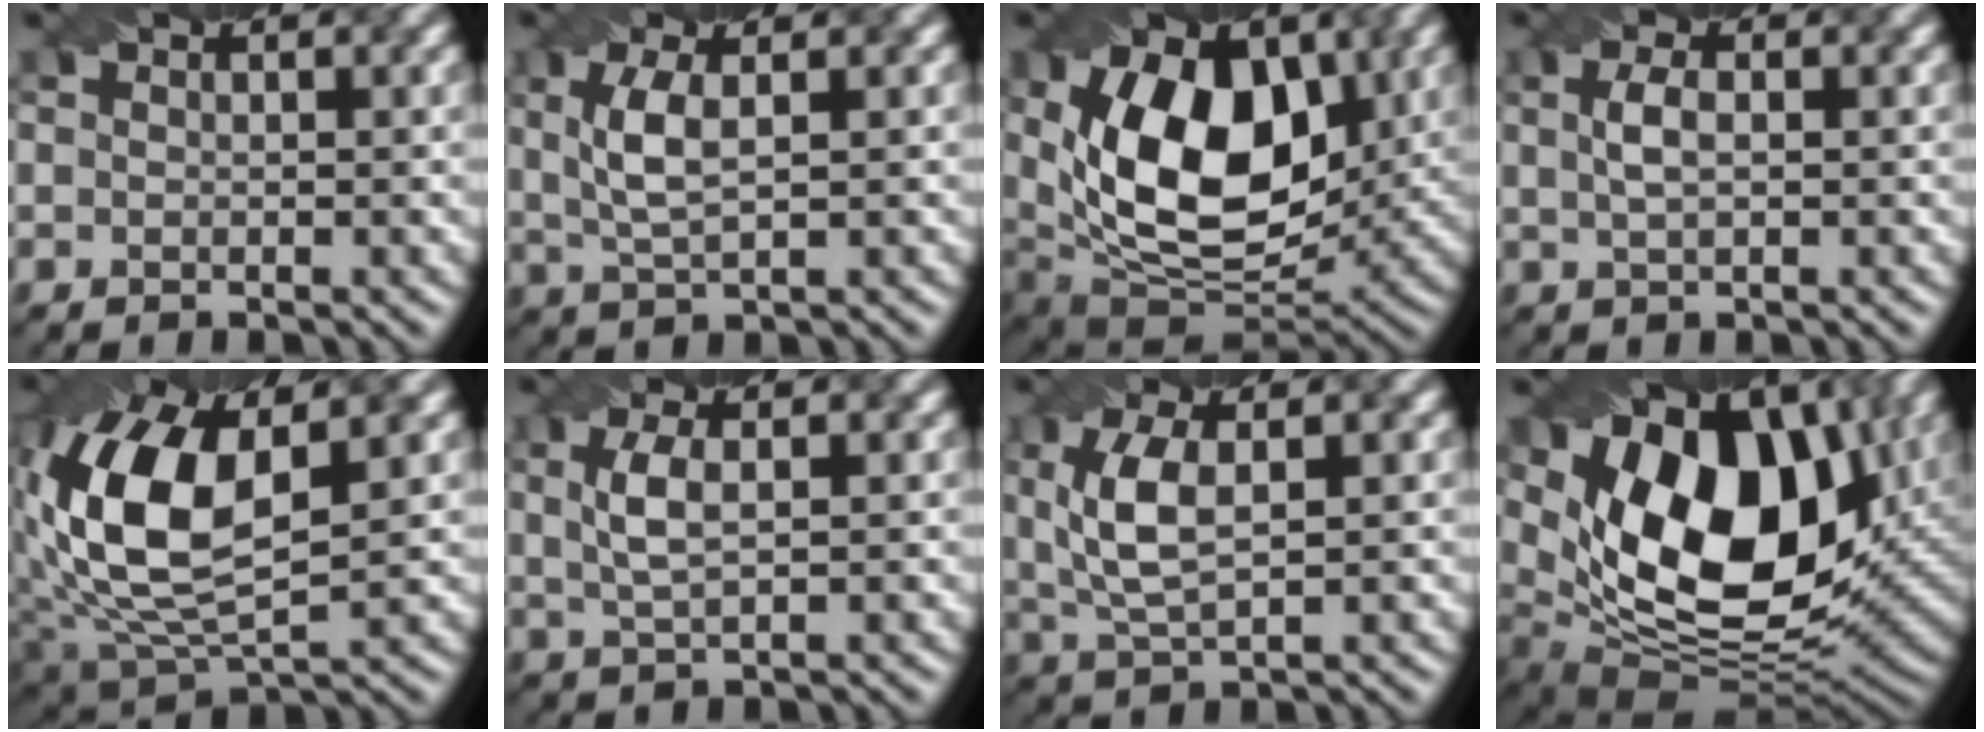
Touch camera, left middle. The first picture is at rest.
{"total": 3.6, "force": [0.9, 1.2, 3.3], "torque": [-0.075, 0.002, 0.019]}
{"total": 14.5, "force": [2.4, 9.1, 11.0], "torque": [-0.181, -0.010, 0.042]}
{"total": 2.0, "force": [0.4, 0.8, 1.8], "torque": [-0.040, 0.004, 0.008]}
{"total": 12.5, "force": [1.8, 6.7, 10.4], "torque": [-0.227, 0.001, 0.035]}
{"total": 3.0, "force": [0.8, 1.0, 2.7], "torque": [-0.063, 0.002, 0.019]}
{"total": 5.3, "force": [1.1, 2.3, 4.6], "torque": [-0.109, 0.002, 0.025]}
{"total": 16.7, "force": [4.8, 9.8, 12.6], "torque": [-0.207, -0.004, 0.083]}